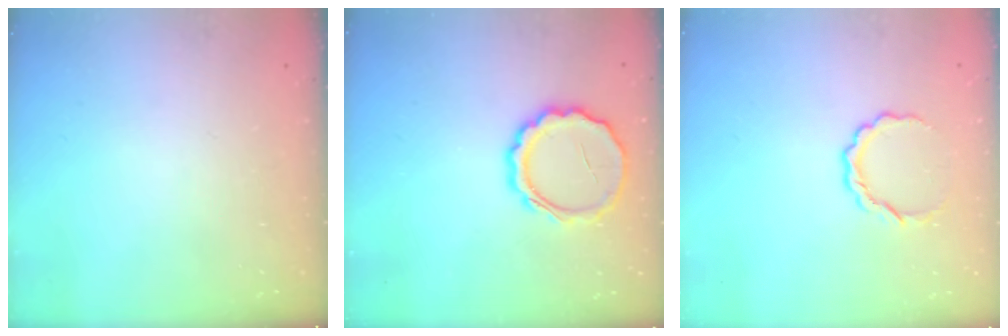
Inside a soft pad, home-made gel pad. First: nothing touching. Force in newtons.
{"total": 8.5, "press": 8.4, "slide": 0.5}
{"total": 5.3, "press": 5.2, "slide": 0.2}